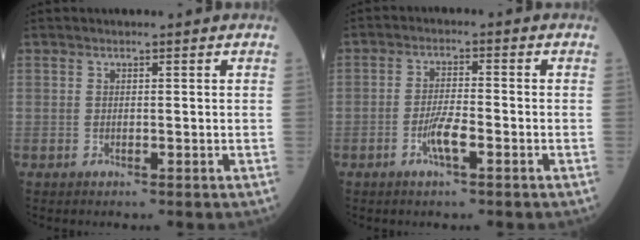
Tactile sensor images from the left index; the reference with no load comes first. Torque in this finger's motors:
{"motor_torque": [0.03, 0.12, 0.09, 0.03]}